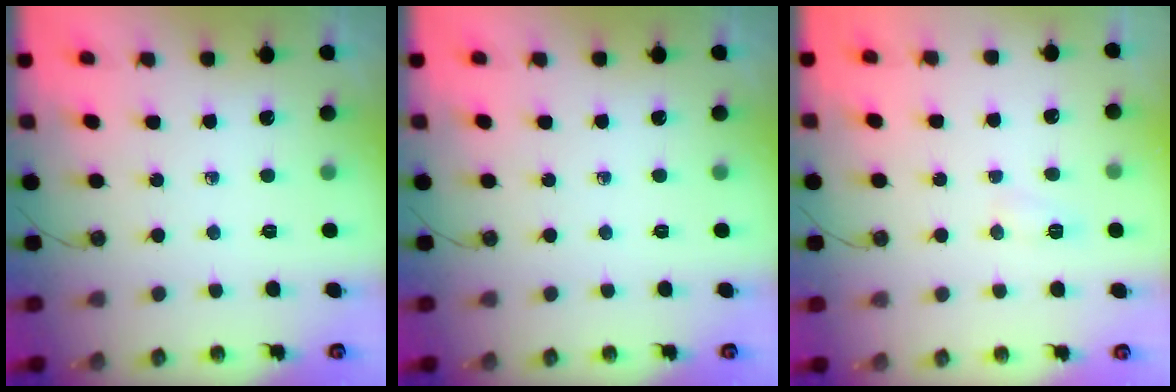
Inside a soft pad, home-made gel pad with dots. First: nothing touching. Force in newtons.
{"total": 0.0}
{"total": 5.1, "press": 5.1, "slide": 0.6}